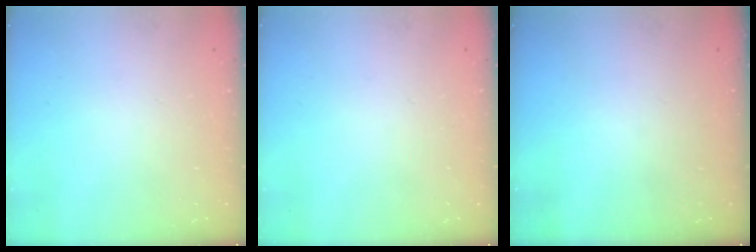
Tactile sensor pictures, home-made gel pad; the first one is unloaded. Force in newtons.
{"total": 0.0}
{"total": 0.0}